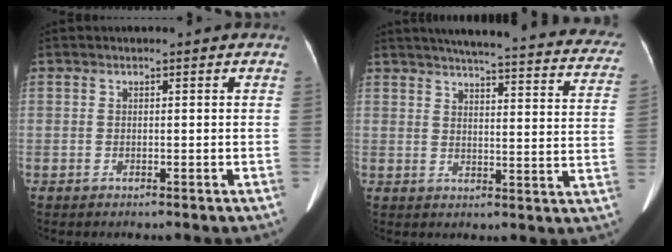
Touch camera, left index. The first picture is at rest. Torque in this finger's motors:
{"motor_torque": [0.82, -1.32, 0.26, 0.10]}